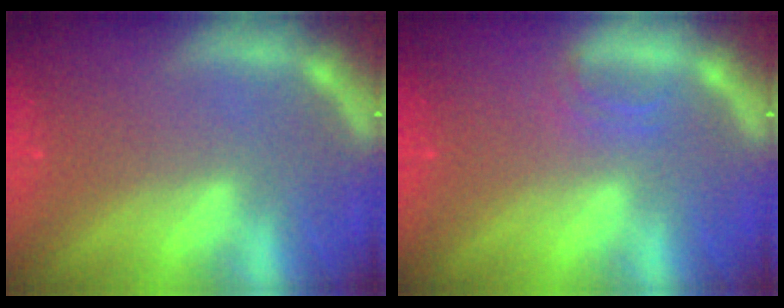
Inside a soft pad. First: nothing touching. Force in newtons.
{"total": 1.4}